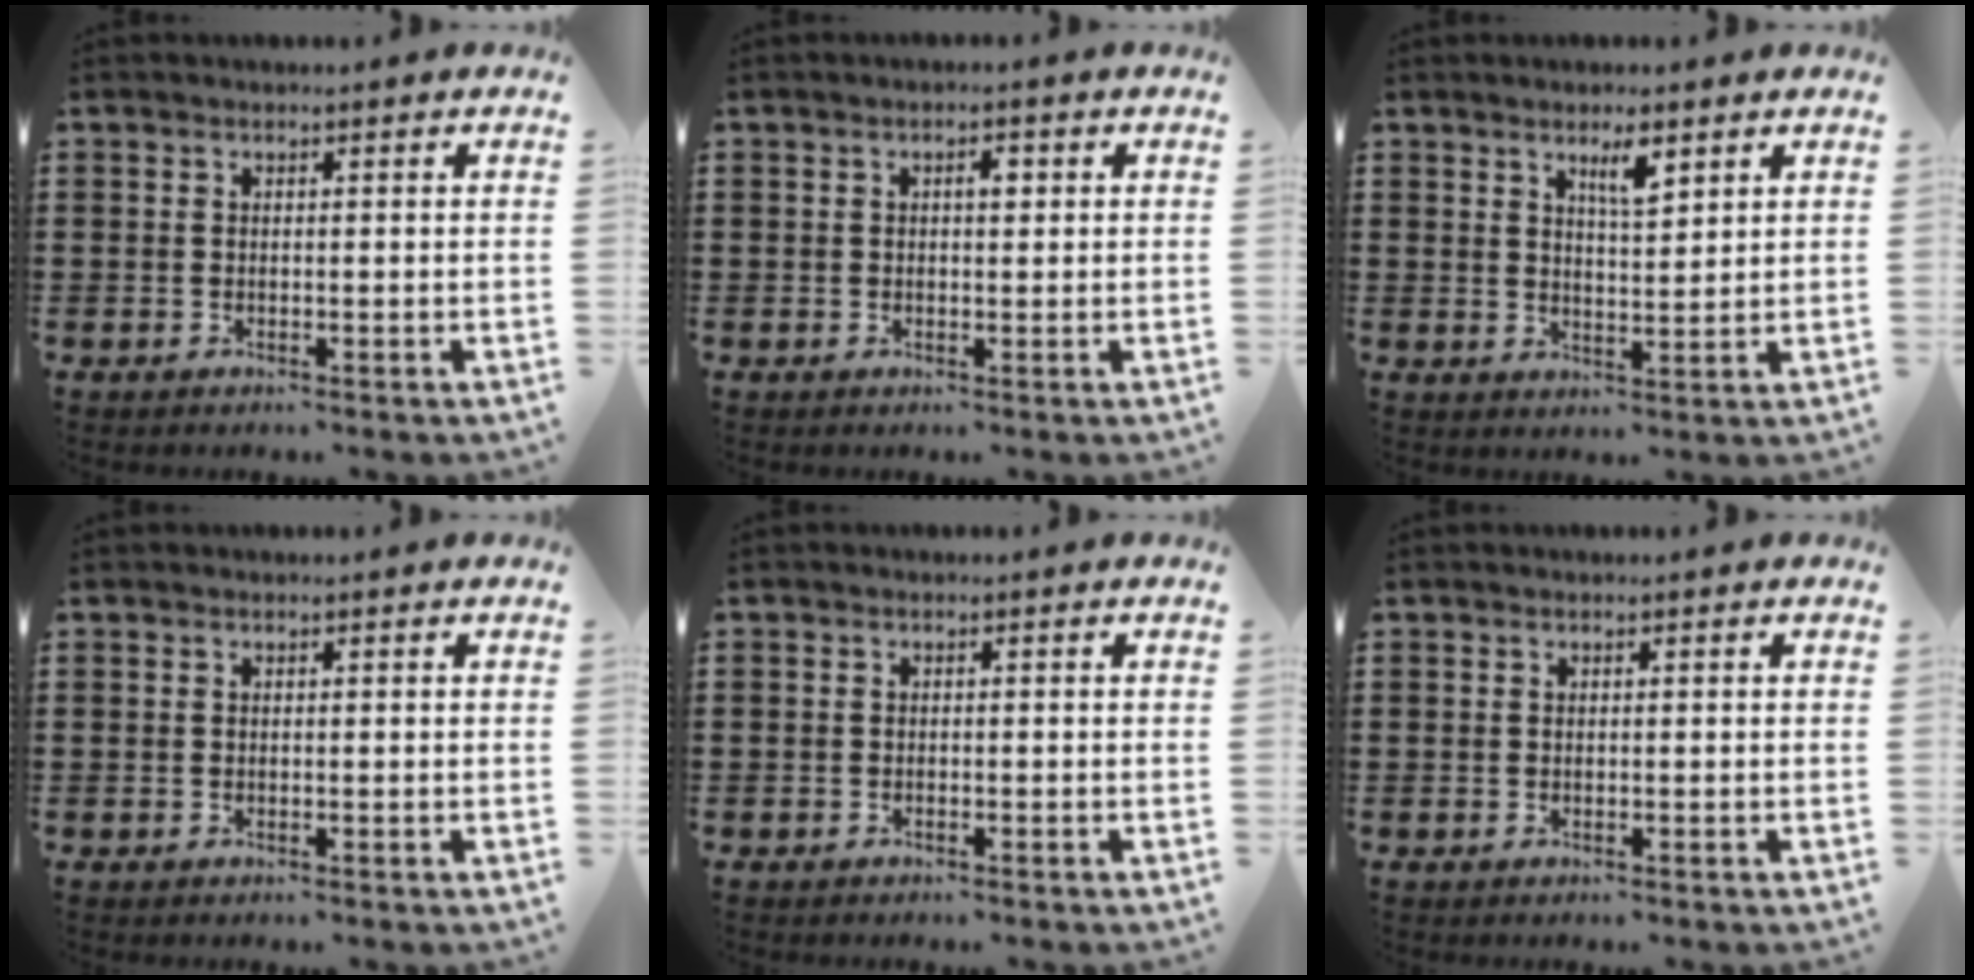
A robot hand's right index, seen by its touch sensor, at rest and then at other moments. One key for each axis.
{"total": 1.7, "fx": 0.4, "fy": 0.7, "fz": 1.5, "tx": -0.023, "ty": 0.003, "tz": 0.002}
{"total": 3.9, "fx": 2.6, "fy": 0.9, "fz": 2.8, "tx": -0.046, "ty": -0.001, "tz": 0.041}
{"total": 0.0}
{"total": 0.7, "fx": -0.6, "fy": 0.3, "fz": 0.0, "tx": 0.001, "ty": 0.003, "tz": -0.014}
{"total": 0.0}